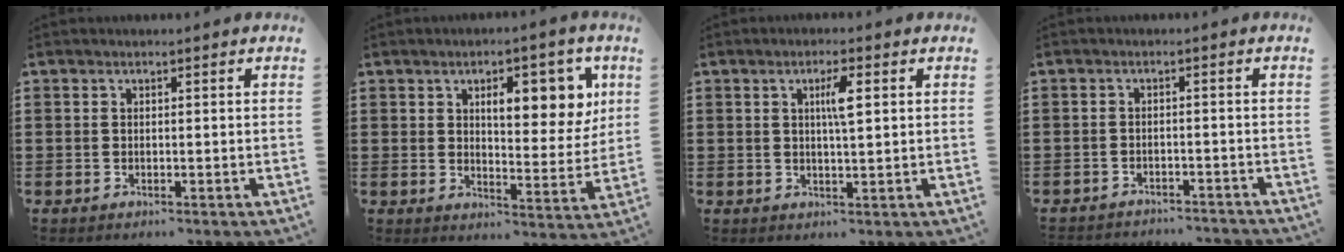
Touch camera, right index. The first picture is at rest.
{"total": 9.0, "force": [3.6, 4.0, 7.2], "torque": [-0.104, -0.003, 0.052]}
{"total": 3.5, "force": [0.9, 0.6, 3.3], "torque": [-0.060, 0.002, 0.010]}
{"total": 2.1, "force": [-2.0, 0.2, 0.0], "torque": [-0.006, 0.001, -0.044]}